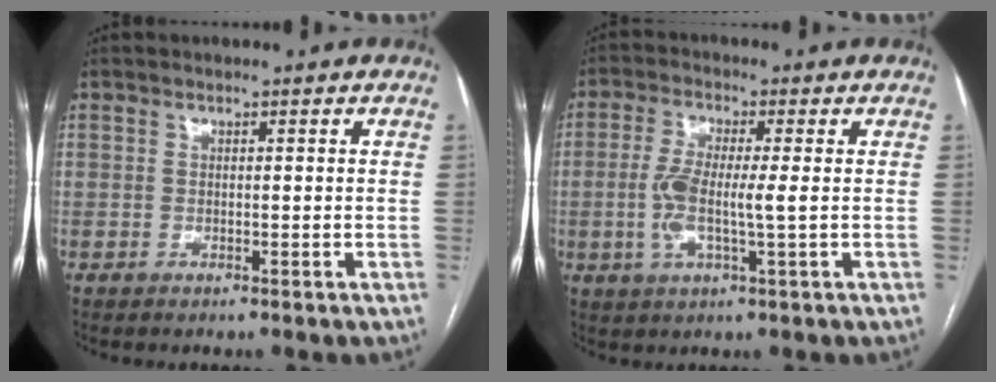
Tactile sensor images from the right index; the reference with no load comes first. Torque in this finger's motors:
{"motor_torque": [0.93, -0.14, 0.57, 0.17]}